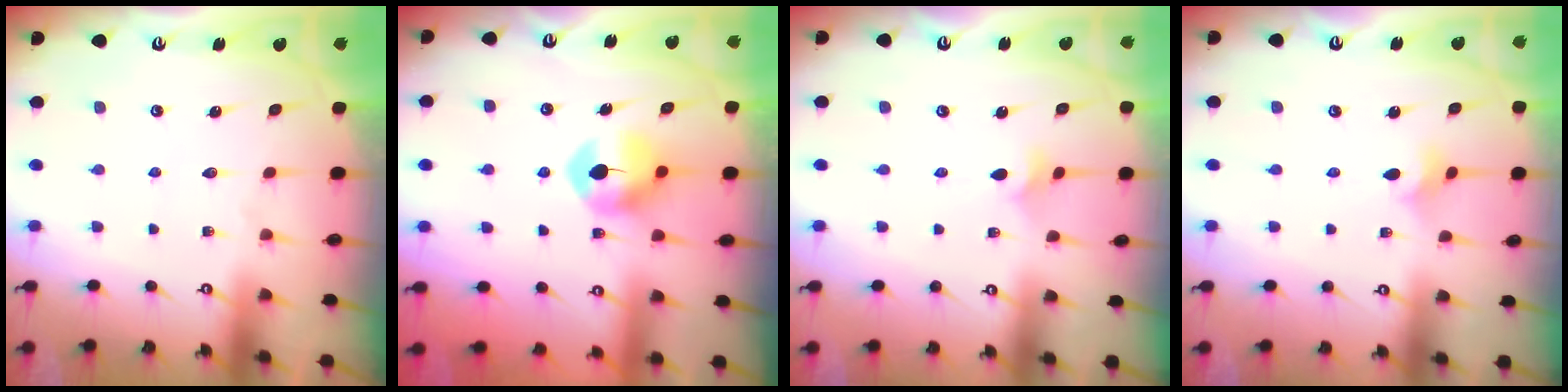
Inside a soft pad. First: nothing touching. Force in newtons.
{"total": 8.7, "press": 8.7, "slide": 0.4}
{"total": 3.4, "press": 3.3, "slide": 0.8}
{"total": 3.2, "press": 3.2, "slide": 0.8}